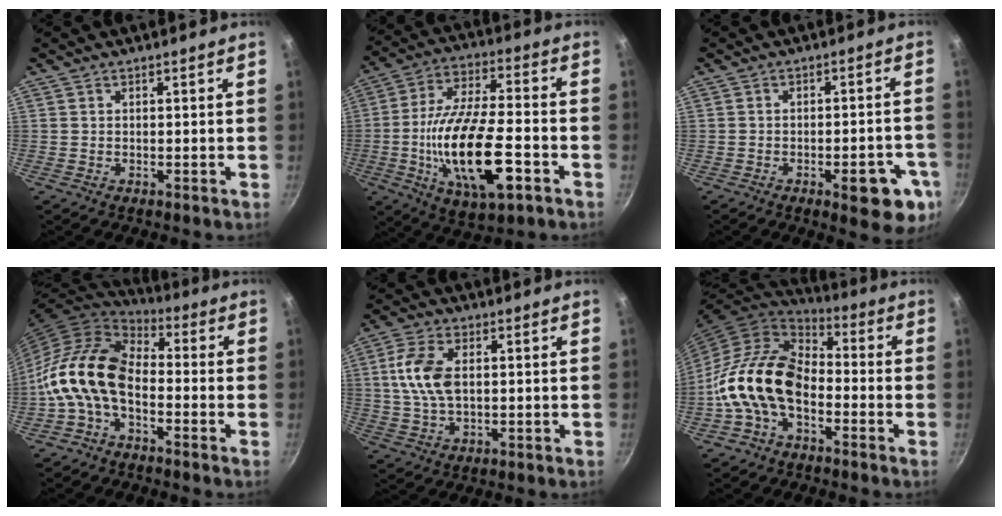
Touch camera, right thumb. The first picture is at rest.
{"total": 20.4, "force": [-5.9, 7.8, 17.9], "torque": [-0.327, 0.020, -0.105]}
{"total": 11.1, "force": [-4.4, 4.0, 9.4], "torque": [-0.083, 0.017, -0.049]}
{"total": 14.2, "force": [-3.9, 8.6, 10.6], "torque": [-0.183, 0.047, -0.099]}
{"total": 9.0, "force": [1.2, 5.1, 7.4], "torque": [-0.145, 0.010, 0.020]}
{"total": 16.0, "force": [-4.5, 10.2, 11.4], "torque": [-0.186, 0.052, -0.106]}